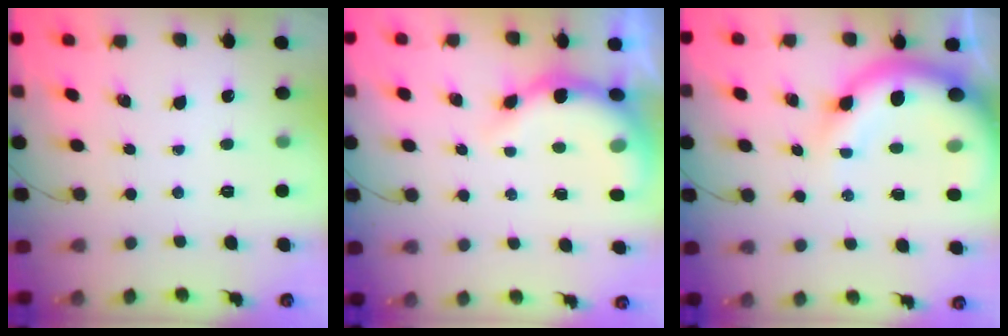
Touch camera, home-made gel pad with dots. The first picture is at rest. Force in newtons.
{"total": 8.6, "press": 8.6, "slide": 0.7}
{"total": 14.3, "press": 13.8, "slide": 3.7}